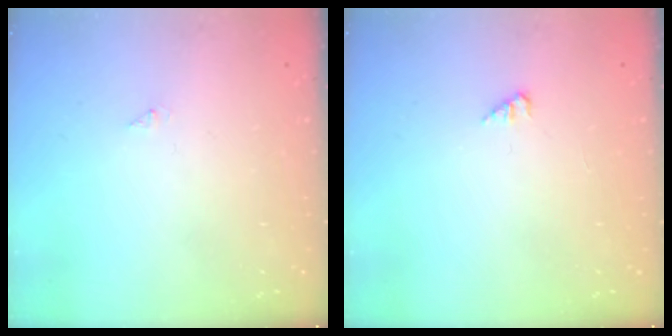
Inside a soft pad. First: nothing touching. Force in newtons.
{"total": 0.9, "press": 0.9, "slide": 0.2}